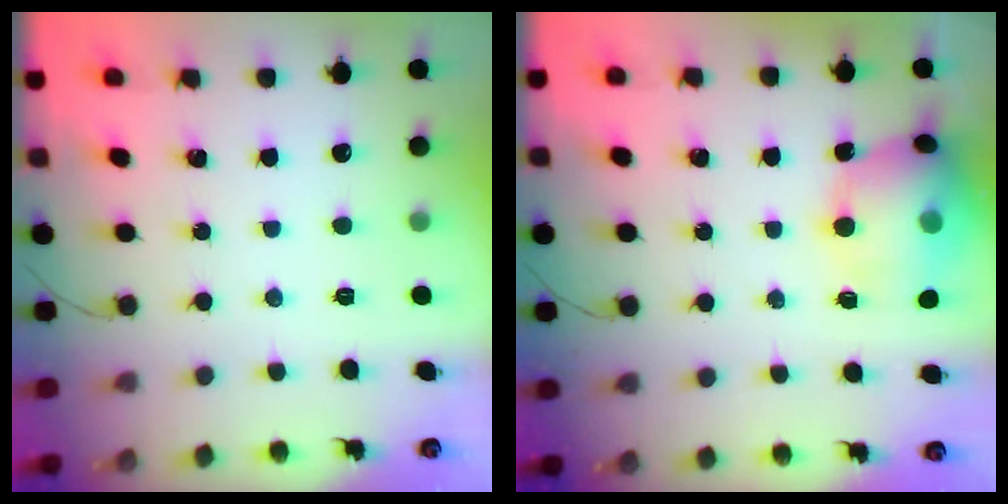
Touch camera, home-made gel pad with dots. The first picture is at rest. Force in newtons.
{"total": 15.8, "press": 15.4, "slide": 3.3}